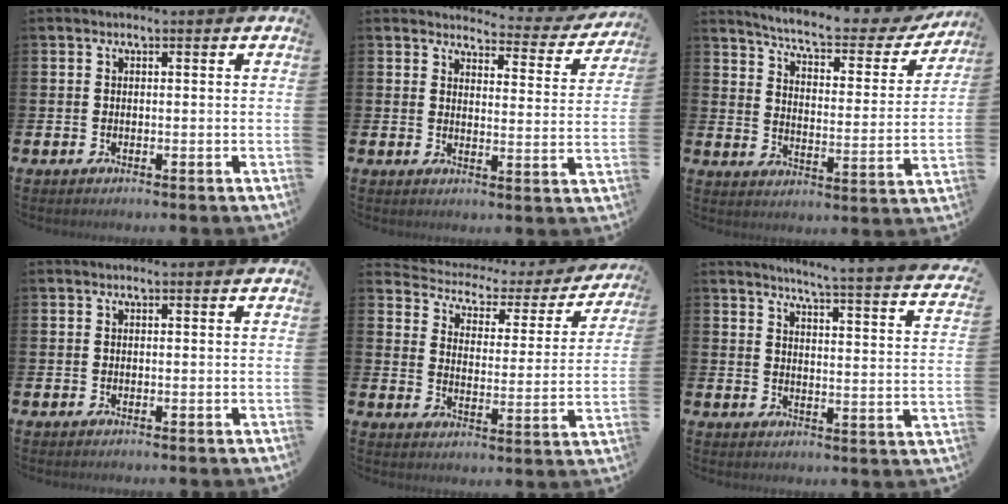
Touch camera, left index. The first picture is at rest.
{"total": 3.3, "force": [3.0, 1.1, 0.6], "torque": [-0.012, -0.030, 0.044]}
{"total": 6.6, "force": [5.9, 1.1, 2.6], "torque": [-0.074, -0.043, 0.095]}
{"total": 0.0}
{"total": 3.4, "force": [2.4, 2.2, 0.7], "torque": [-0.041, -0.019, 0.029]}
{"total": 4.2, "force": [4.0, -0.7, 1.3], "torque": [-0.031, -0.048, 0.057]}